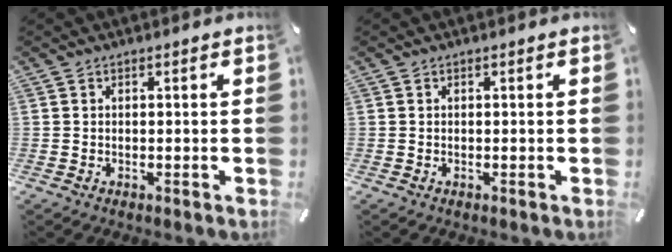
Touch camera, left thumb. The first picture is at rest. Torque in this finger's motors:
{"motor_torque": [-0.05, 0.05, 0.04, 0.04, 0.00]}